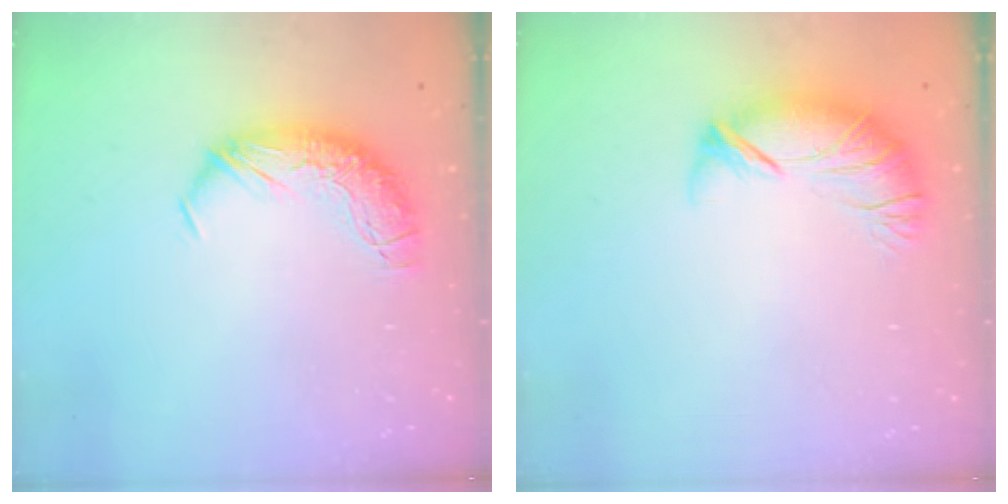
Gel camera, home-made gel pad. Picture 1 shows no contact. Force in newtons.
{"total": 3.9, "press": 3.3, "slide": 2.0}